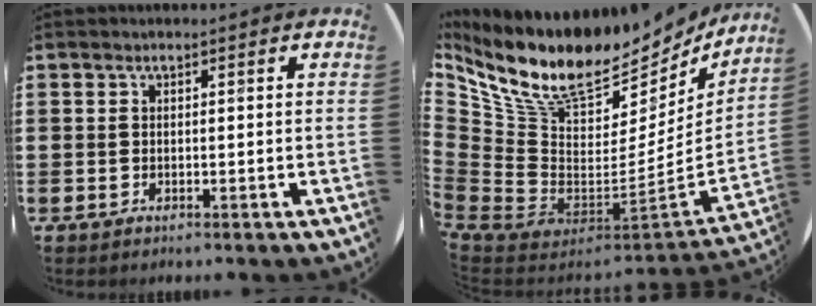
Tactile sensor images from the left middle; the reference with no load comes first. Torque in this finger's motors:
{"motor_torque": [0.83, -0.83, 1.05, 0.21]}